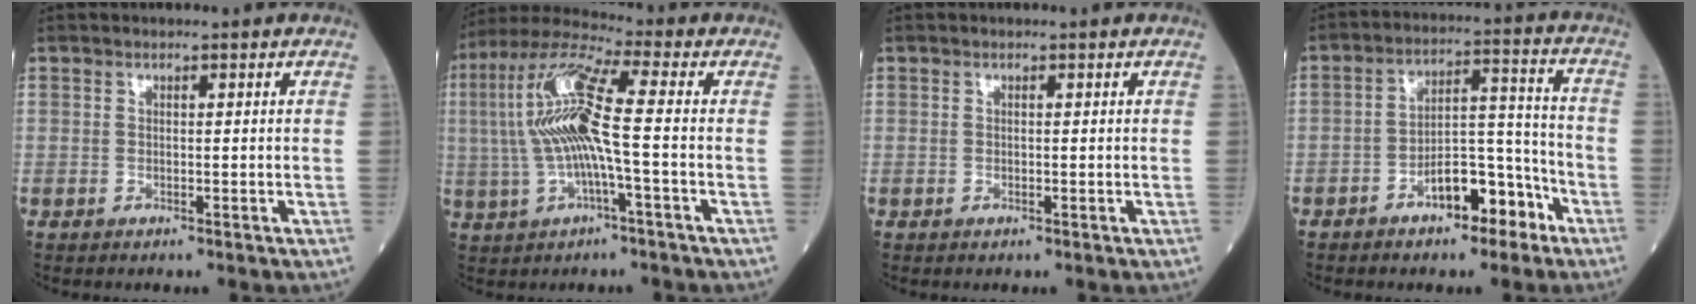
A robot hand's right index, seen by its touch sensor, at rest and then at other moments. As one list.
[{"total": 12.4, "force": [-0.2, 1.1, 12.3], "torque": [-0.259, 0.021, -0.010]}, {"total": 0.0}, {"total": 8.9, "force": [-5.3, 3.4, 6.2], "torque": [-0.099, 0.029, -0.084]}]